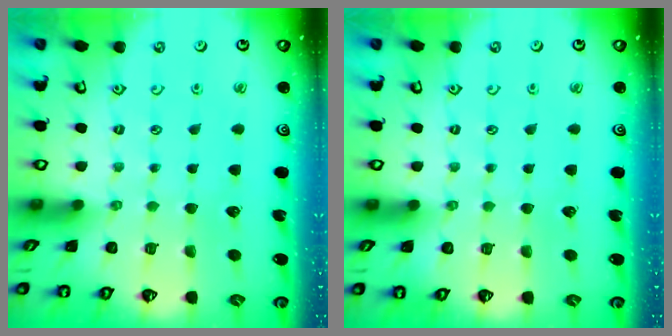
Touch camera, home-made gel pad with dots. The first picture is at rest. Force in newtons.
{"total": 0.0}